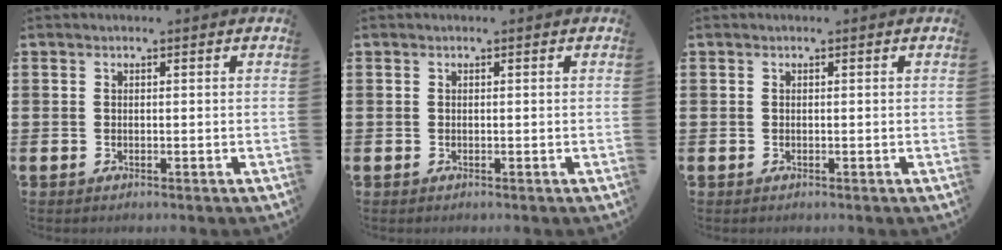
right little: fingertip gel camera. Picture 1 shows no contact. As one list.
[{"total": 0.0}, {"total": 0.0}]